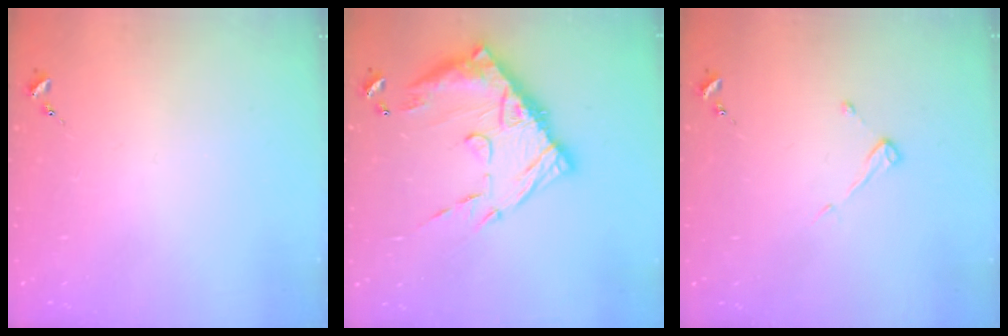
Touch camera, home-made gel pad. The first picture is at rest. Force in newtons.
{"total": 17.5, "press": 17.4, "slide": 2.0}
{"total": 3.8, "press": 3.8, "slide": 0.4}